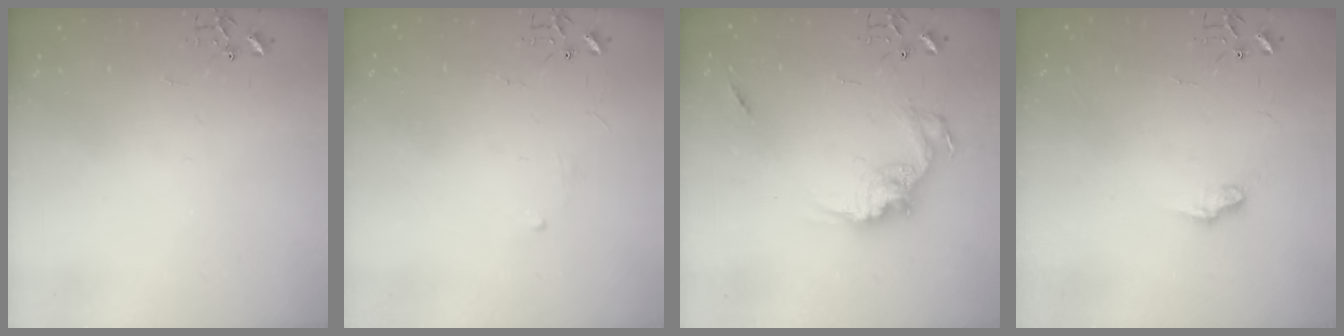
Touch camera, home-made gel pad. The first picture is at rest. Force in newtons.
{"total": 2.9, "press": 2.8, "slide": 0.5}
{"total": 14.8, "press": 14.8, "slide": 0.8}
{"total": 6.9, "press": 6.9, "slide": 0.2}